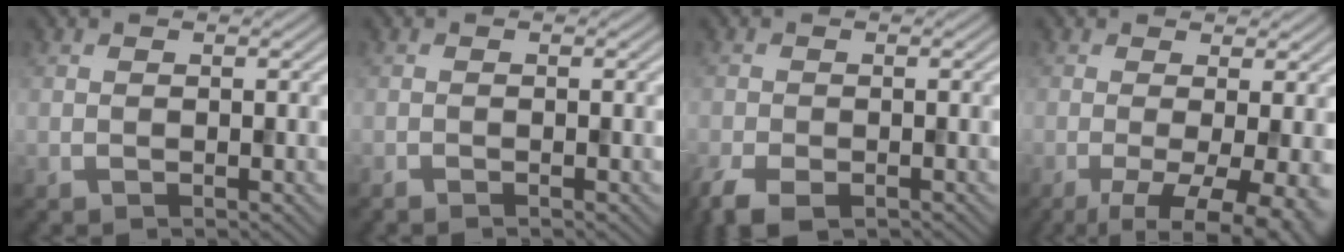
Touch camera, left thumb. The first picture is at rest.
{"total": 0.7, "force": [-0.6, 0.0, 0.3], "torque": [-0.004, -0.001, -0.014]}
{"total": 4.6, "force": [-3.2, 2.1, 2.6], "torque": [-0.054, -0.019, -0.061]}
{"total": 8.9, "force": [-2.8, 2.8, 8.0], "torque": [-0.122, -0.011, -0.033]}